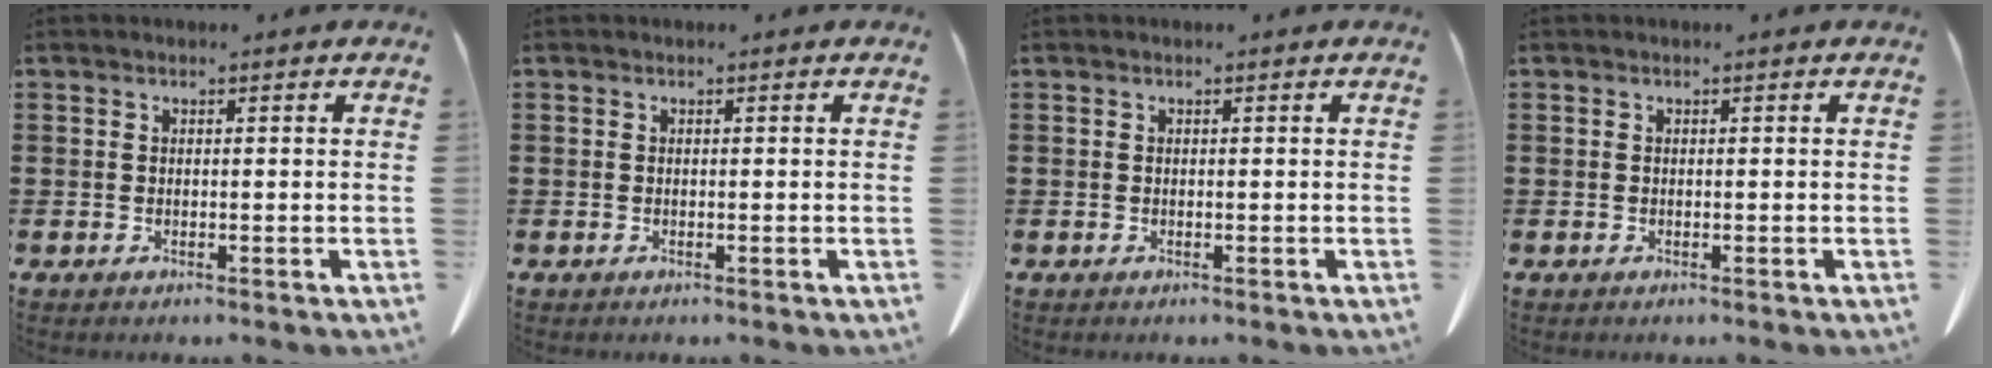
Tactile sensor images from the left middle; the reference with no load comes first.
{"total": 0.0}
{"total": 0.0}
{"total": 0.0}